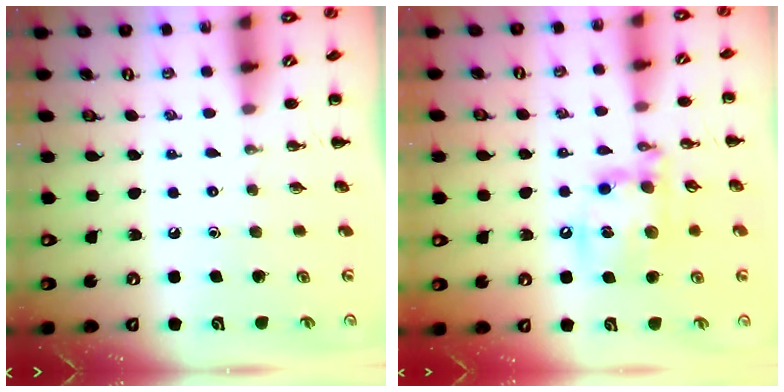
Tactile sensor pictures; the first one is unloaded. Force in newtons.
{"total": 14.6, "press": 14.3, "slide": 3.0}